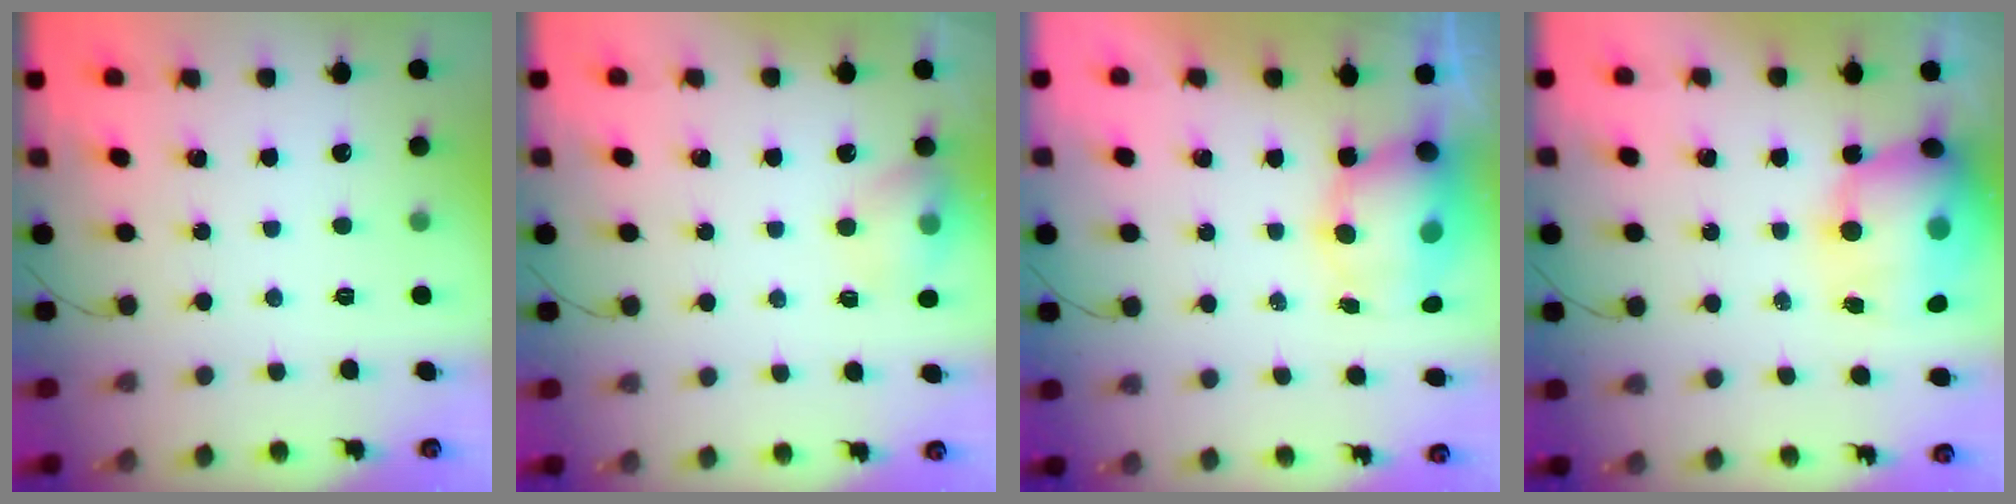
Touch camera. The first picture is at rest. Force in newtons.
{"total": 10.2, "press": 10.0, "slide": 1.8}
{"total": 11.0, "press": 10.9, "slide": 0.9}
{"total": 17.2, "press": 16.7, "slide": 4.2}